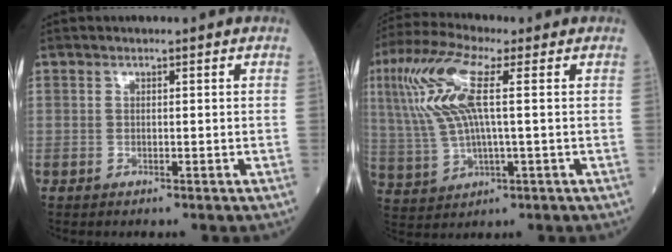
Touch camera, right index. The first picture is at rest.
{"total": 12.1, "force": [3.1, 2.6, 11.4], "torque": [-0.270, 0.025, 0.061]}